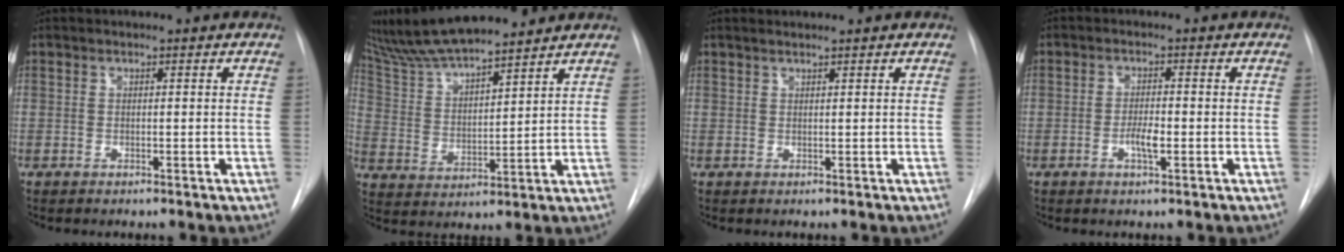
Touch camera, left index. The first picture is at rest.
{"total": 14.8, "force": [13.4, 1.8, 6.0], "torque": [-0.110, 0.015, 0.242]}
{"total": 1.2, "force": [1.1, -0.2, 0.3], "torque": [-0.007, 0.013, 0.026]}
{"total": 2.8, "force": [-0.9, 0.6, 2.6], "torque": [-0.048, 0.002, -0.016]}